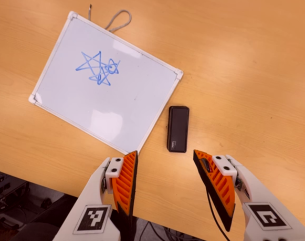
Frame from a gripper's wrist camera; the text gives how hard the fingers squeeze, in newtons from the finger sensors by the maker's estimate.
{"total": 0.0}